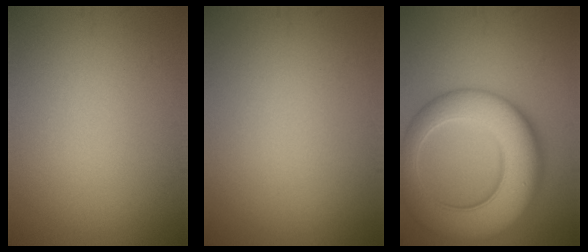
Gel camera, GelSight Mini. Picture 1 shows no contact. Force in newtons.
{"total": 0.0}
{"total": 10.8, "press": 10.8, "slide": 0.6}